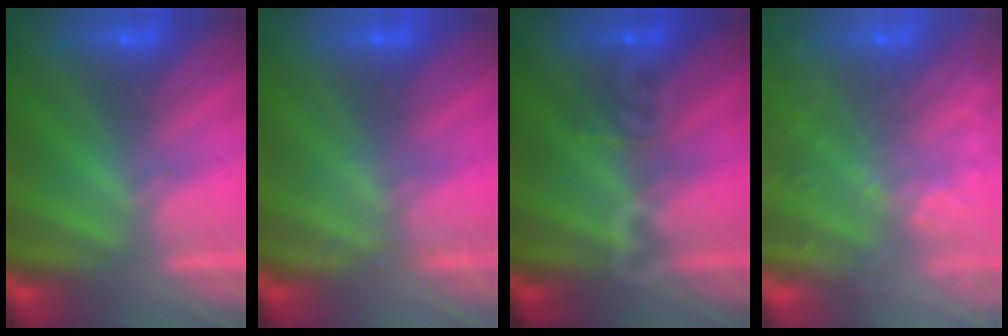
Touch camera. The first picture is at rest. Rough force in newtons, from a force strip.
{"total": 2.2}
{"total": 3.3}
{"total": 7.3}